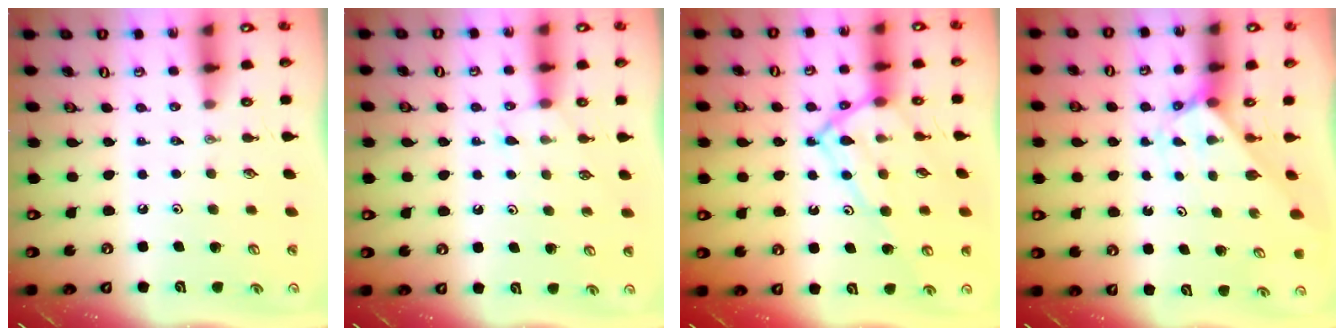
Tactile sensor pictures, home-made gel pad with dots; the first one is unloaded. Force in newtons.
{"total": 4.9, "press": 4.9, "slide": 0.6}
{"total": 13.6, "press": 13.5, "slide": 1.4}
{"total": 2.1, "press": 2.1, "slide": 0.1}